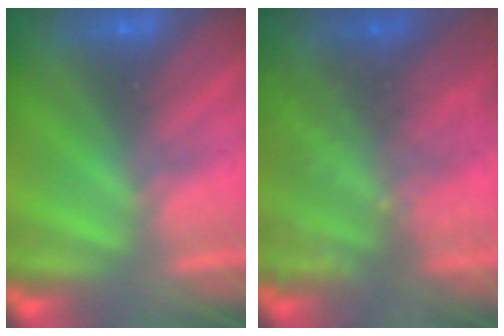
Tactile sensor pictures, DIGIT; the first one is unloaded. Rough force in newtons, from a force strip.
{"total": 8.8}